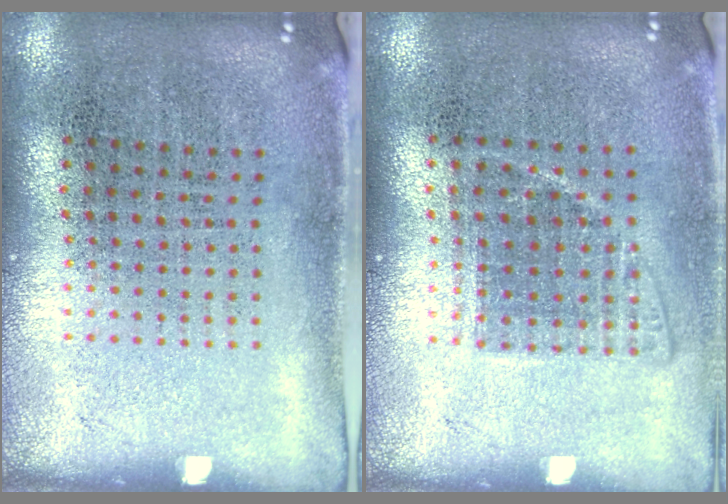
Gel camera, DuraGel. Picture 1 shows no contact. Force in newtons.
{"total": 1.0, "press": 0.9, "slide": 0.4}